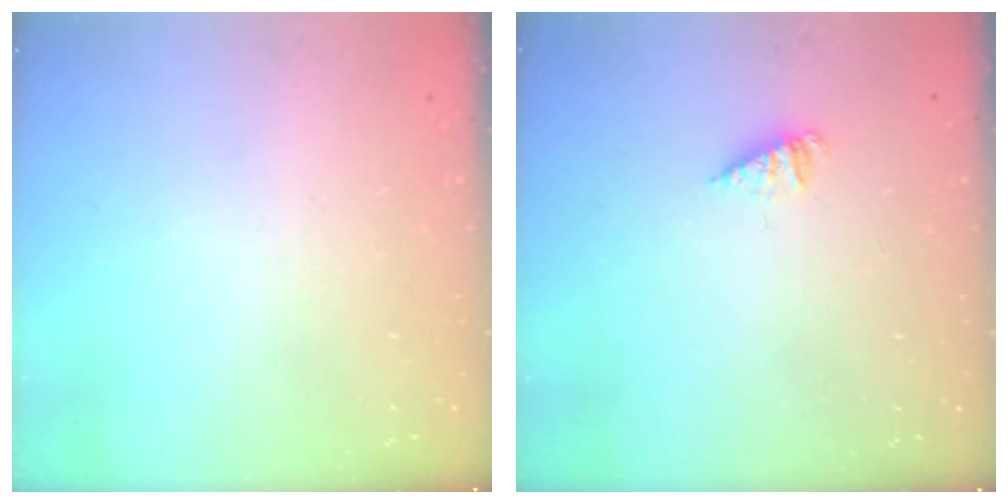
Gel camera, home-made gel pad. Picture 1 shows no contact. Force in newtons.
{"total": 1.5, "press": 1.5, "slide": 0.2}